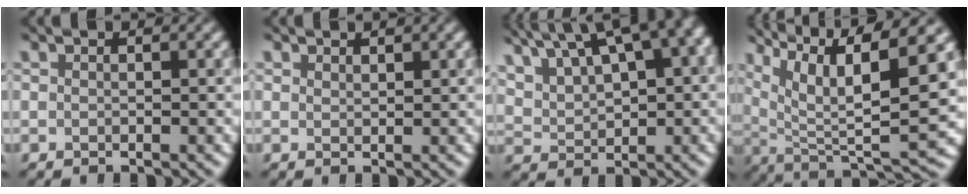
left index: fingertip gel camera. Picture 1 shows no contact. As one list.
[{"total": 1.0, "force": [0.7, -0.7, -0.4], "torque": [0.008, -0.007, 0.023]}, {"total": 15.3, "force": [8.9, 6.9, 10.4], "torque": [-0.207, 0.043, 0.178]}, {"total": 10.3, "force": [4.3, 2.5, 9.0], "torque": [-0.176, -0.005, 0.119]}]